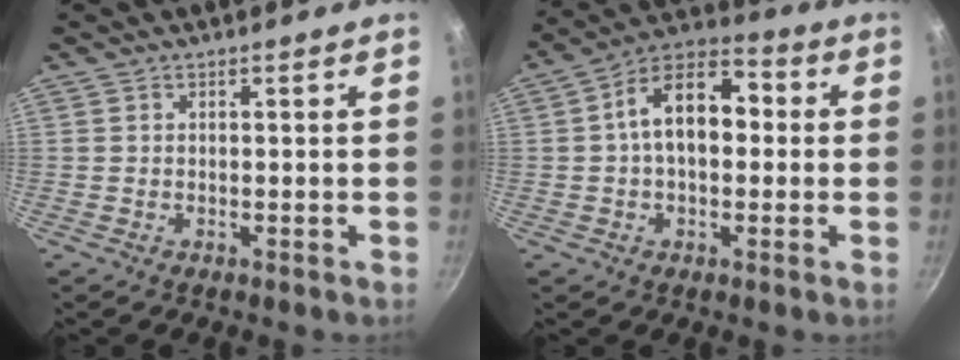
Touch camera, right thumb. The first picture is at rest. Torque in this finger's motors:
{"motor_torque": [0.79, 2.77, 1.09, -0.17, 0.13]}